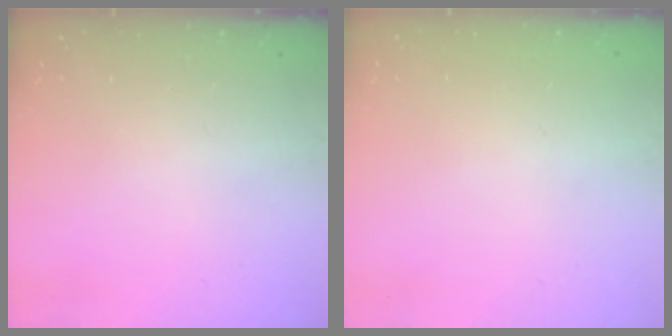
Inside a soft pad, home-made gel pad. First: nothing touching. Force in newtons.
{"total": 0.0}